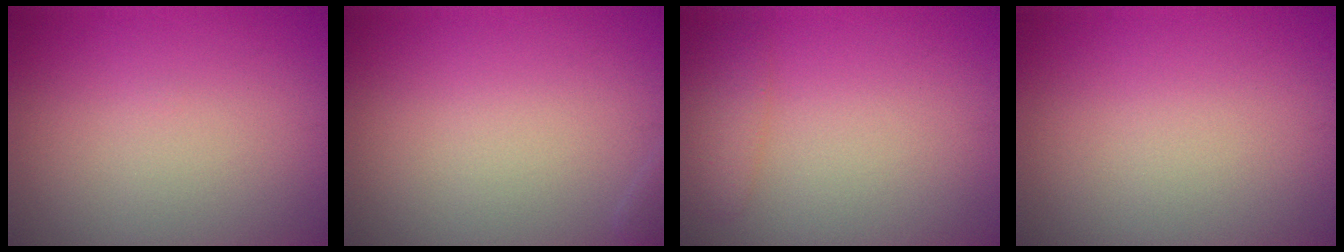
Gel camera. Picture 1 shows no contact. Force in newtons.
{"total": 0.5, "press": 0.5, "slide": 0.1}
{"total": 1.7, "press": 1.6, "slide": 0.2}
{"total": 0.0}